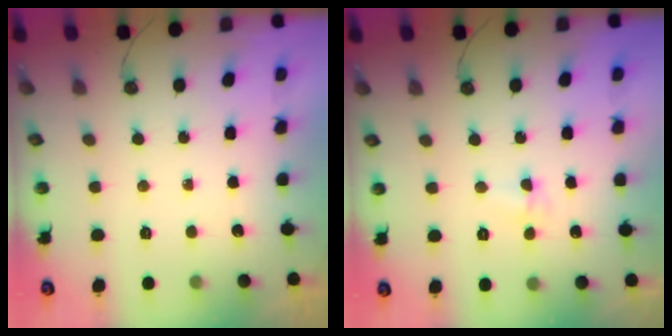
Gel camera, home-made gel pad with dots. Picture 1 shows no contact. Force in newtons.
{"total": 3.6, "press": 3.5, "slide": 0.8}